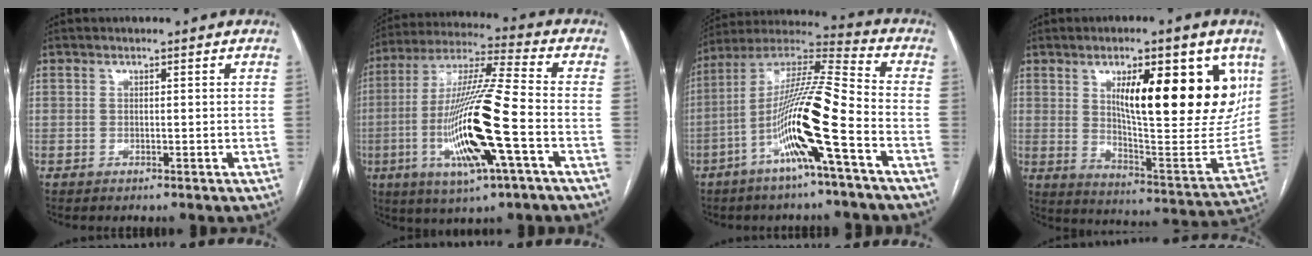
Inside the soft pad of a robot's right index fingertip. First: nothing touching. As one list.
[{"total": 18.4, "force": [-4.8, 0.8, 17.8], "torque": [-0.356, -0.013, -0.091]}, {"total": 16.0, "force": [-5.9, -0.4, 14.9], "torque": [-0.285, 0.004, -0.116]}, {"total": 22.3, "force": [8.6, 5.6, 19.8], "torque": [-0.266, -0.006, 0.138]}]